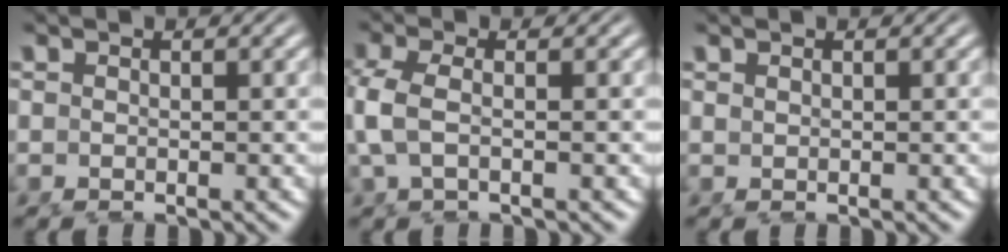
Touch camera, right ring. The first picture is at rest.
{"total": 3.1, "force": [-0.4, 1.4, 2.7], "torque": [-0.078, -0.013, 0.000]}
{"total": 0.7, "force": [0.2, -0.7, -0.1], "torque": [0.006, -0.007, 0.013]}